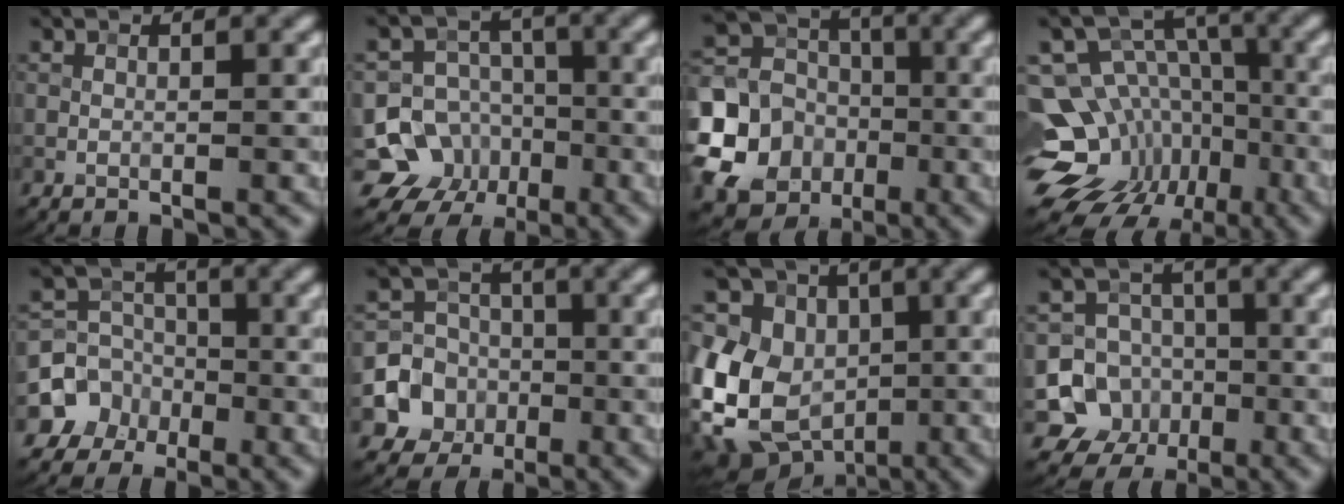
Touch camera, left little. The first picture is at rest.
{"total": 9.4, "force": [-4.0, 8.4, 1.5], "torque": [-0.009, -0.007, -0.096]}
{"total": 12.4, "force": [-3.3, 11.2, 4.2], "torque": [-0.119, -0.011, -0.079]}
{"total": 13.8, "force": [-4.6, 11.0, 7.1], "torque": [-0.123, 0.013, -0.058]}
{"total": 5.7, "force": [-2.7, 5.0, 0.5], "torque": [0.022, -0.002, -0.069]}
{"total": 5.2, "force": [-1.7, 4.7, 1.3], "torque": [-0.013, 0.001, -0.039]}
{"total": 16.0, "force": [-1.8, 13.3, 8.8], "torque": [-0.195, 0.022, -0.059]}
{"total": 7.8, "force": [-2.6, 7.1, 1.7], "torque": [-0.008, -0.003, -0.075]}